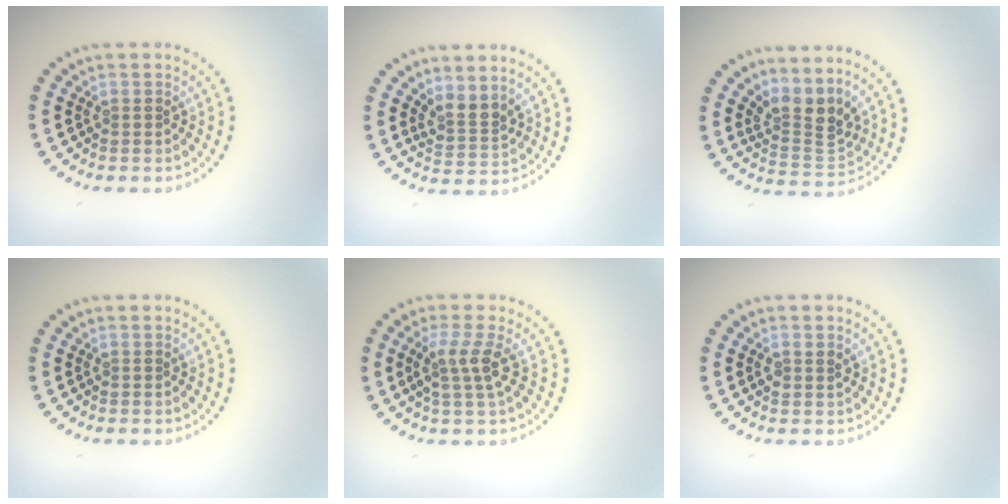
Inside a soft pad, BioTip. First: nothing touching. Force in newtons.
{"total": 2.4, "press": 1.8, "slide": 1.6}
{"total": 3.4, "press": 2.4, "slide": 2.4}
{"total": 0.0}
{"total": 2.7, "press": 2.0, "slide": 1.9}
{"total": 1.0, "press": 0.9, "slide": 0.4}